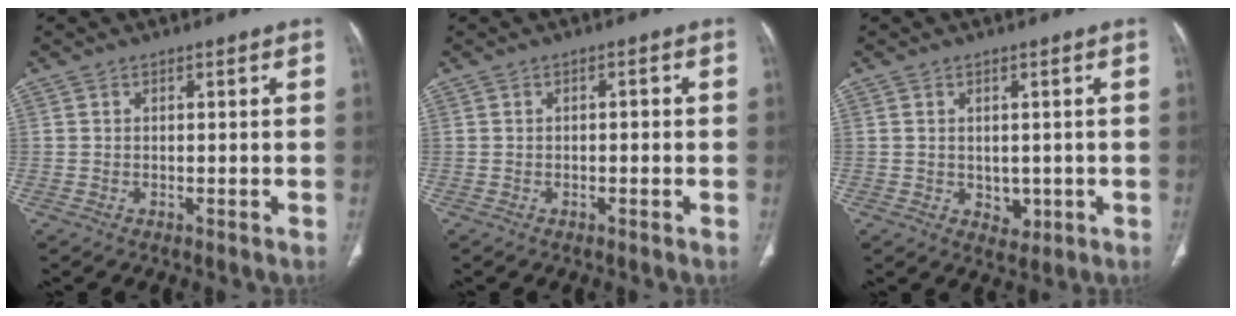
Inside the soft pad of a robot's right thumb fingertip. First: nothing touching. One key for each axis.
{"total": 1.3, "fx": -0.1, "fy": 0.7, "fz": 1.1, "tx": -0.013, "ty": 0.004, "tz": -0.005}
{"total": 3.2, "fx": -0.2, "fy": 2.6, "fz": 1.9, "tx": -0.014, "ty": -0.004, "tz": 0.008}